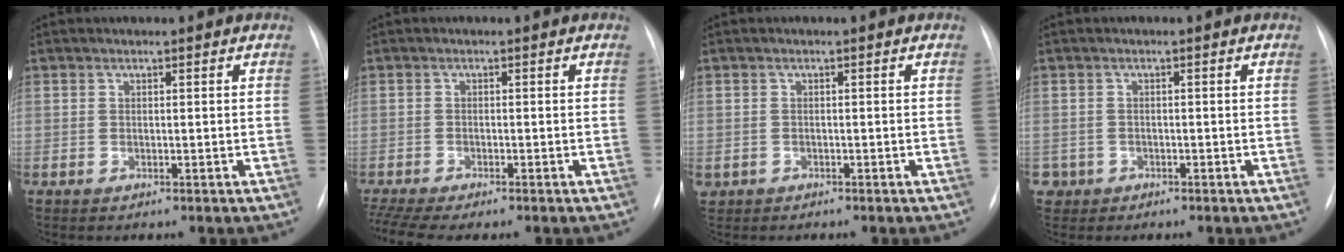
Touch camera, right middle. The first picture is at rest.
{"total": 6.1, "force": [-5.1, 0.7, 3.4], "torque": [-0.064, -0.003, -0.083]}
{"total": 1.8, "force": [-1.1, 1.3, 0.3], "torque": [-0.011, 0.001, -0.014]}
{"total": 2.0, "force": [-1.0, 1.7, -0.3], "torque": [0.004, 0.009, -0.017]}